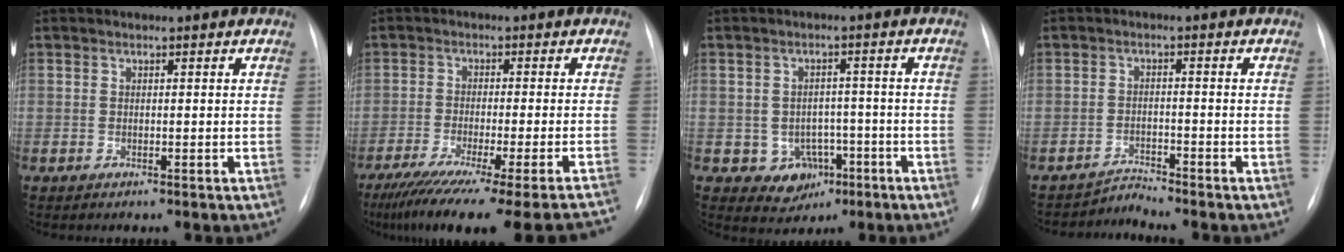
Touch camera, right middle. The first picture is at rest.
{"total": 25.0, "force": [-21.6, -1.0, 12.6], "torque": [-0.132, -0.074, -0.298]}
{"total": 5.2, "force": [-2.0, 4.5, 1.6], "torque": [-0.014, 0.012, -0.016]}
{"total": 2.8, "force": [-2.3, -1.0, -1.2], "torque": [0.027, -0.009, -0.039]}